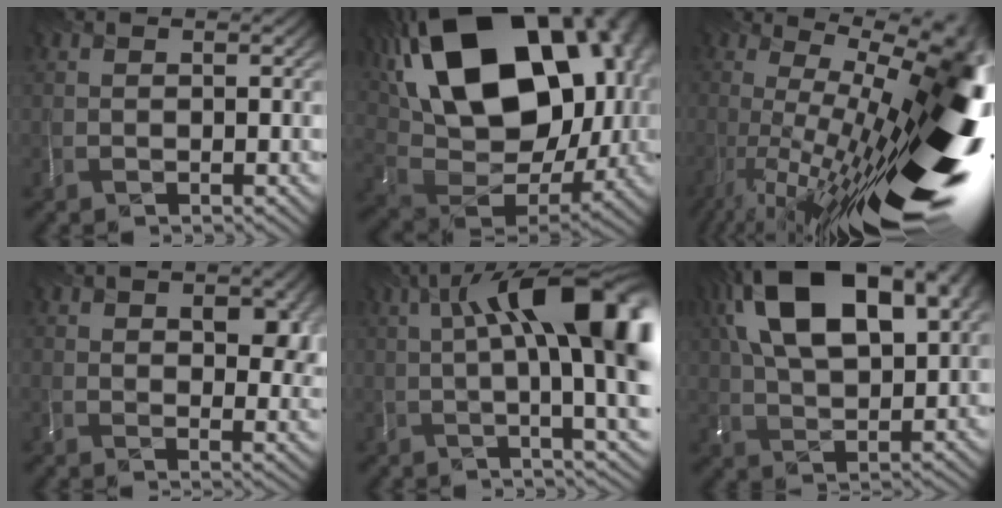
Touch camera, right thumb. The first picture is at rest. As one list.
[{"total": 23.3, "force": [7.9, 14.6, 16.4], "torque": [-0.328, 0.046, 0.167]}, {"total": 20.9, "force": [-2.8, 6.3, 19.7], "torque": [-0.239, -0.001, -0.054]}, {"total": 6.2, "force": [1.9, 3.8, 4.6], "torque": [-0.051, -0.014, 0.037]}, {"total": 16.7, "force": [3.0, 5.3, 15.6], "torque": [-0.200, 0.026, 0.057]}, {"total": 18.4, "force": [7.4, 9.6, 13.9], "torque": [-0.267, 0.045, 0.114]}]